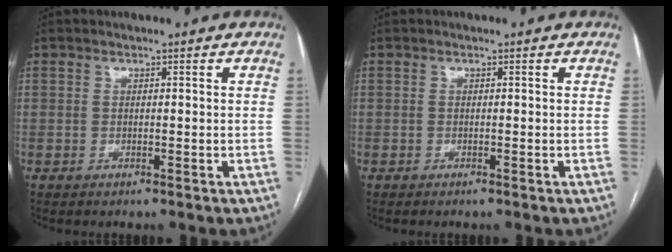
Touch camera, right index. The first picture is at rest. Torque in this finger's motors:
{"motor_torque": [0.10, 0.01, -0.02, 0.00]}